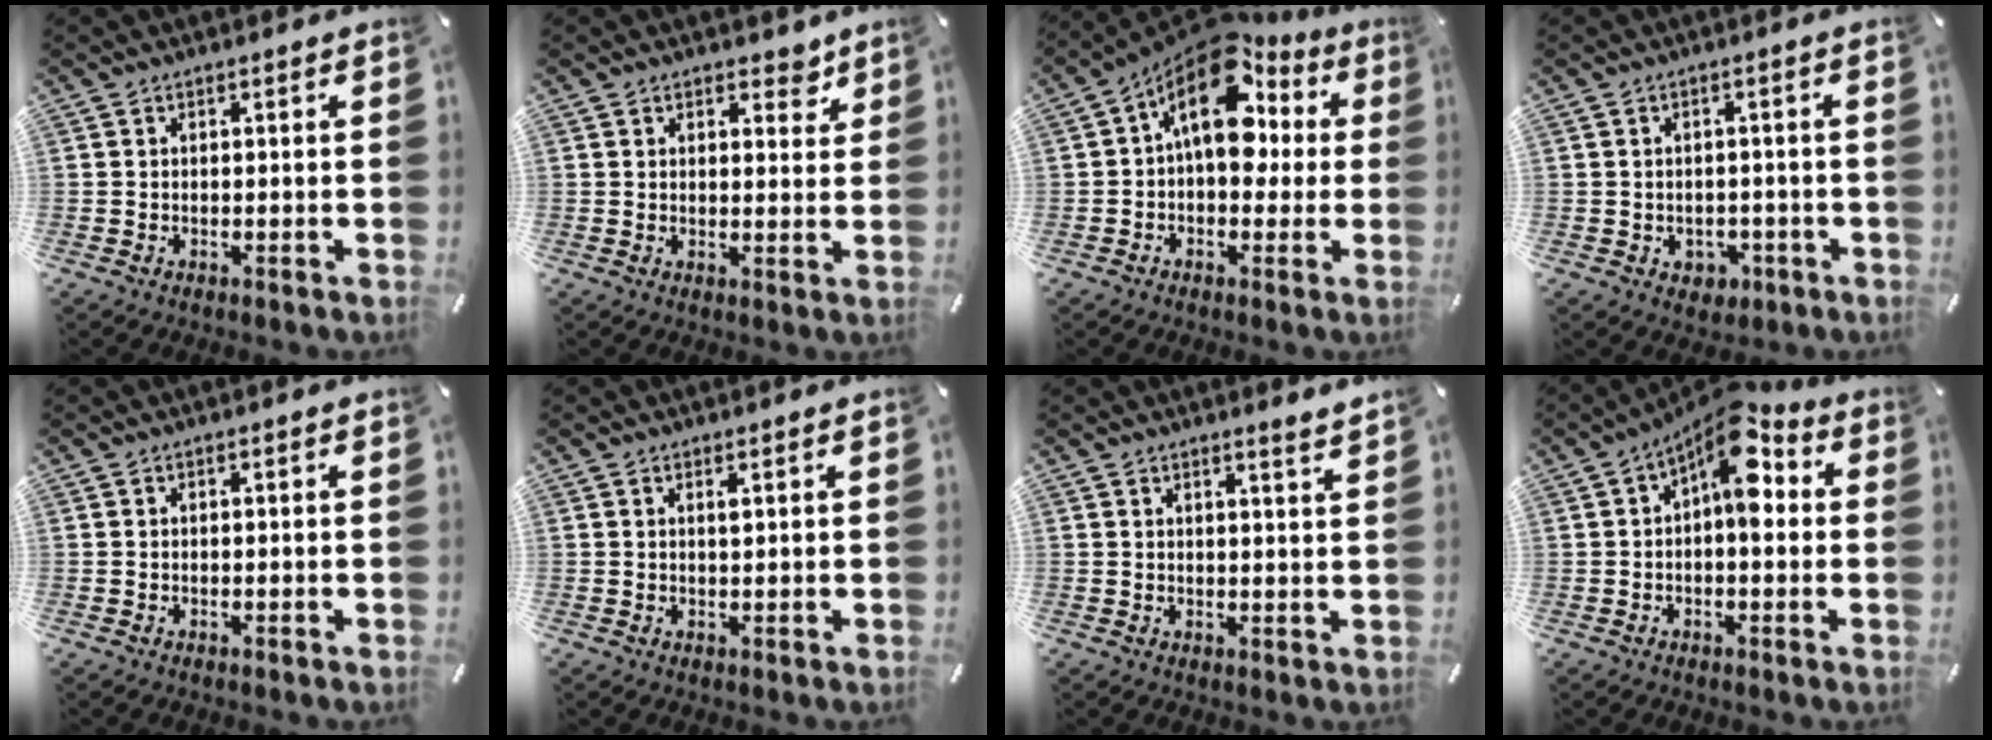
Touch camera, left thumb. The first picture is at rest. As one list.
[{"total": 4.1, "force": [2.8, 2.7, 1.2], "torque": [0.005, -0.014, 0.042]}, {"total": 17.0, "force": [5.4, 10.4, 12.3], "torque": [-0.188, -0.034, 0.089]}, {"total": 3.2, "force": [-0.8, 2.9, 1.2], "torque": [-0.012, 0.002, -0.016]}, {"total": 0.0}, {"total": 0.9, "force": [0.5, 0.2, 0.7], "torque": [-0.017, 0.000, 0.008]}, {"total": 2.6, "force": [2.4, -0.5, 0.8], "torque": [-0.012, -0.022, 0.041]}, {"total": 11.0, "force": [3.8, 5.4, 8.8], "torque": [-0.124, -0.030, 0.061]}]